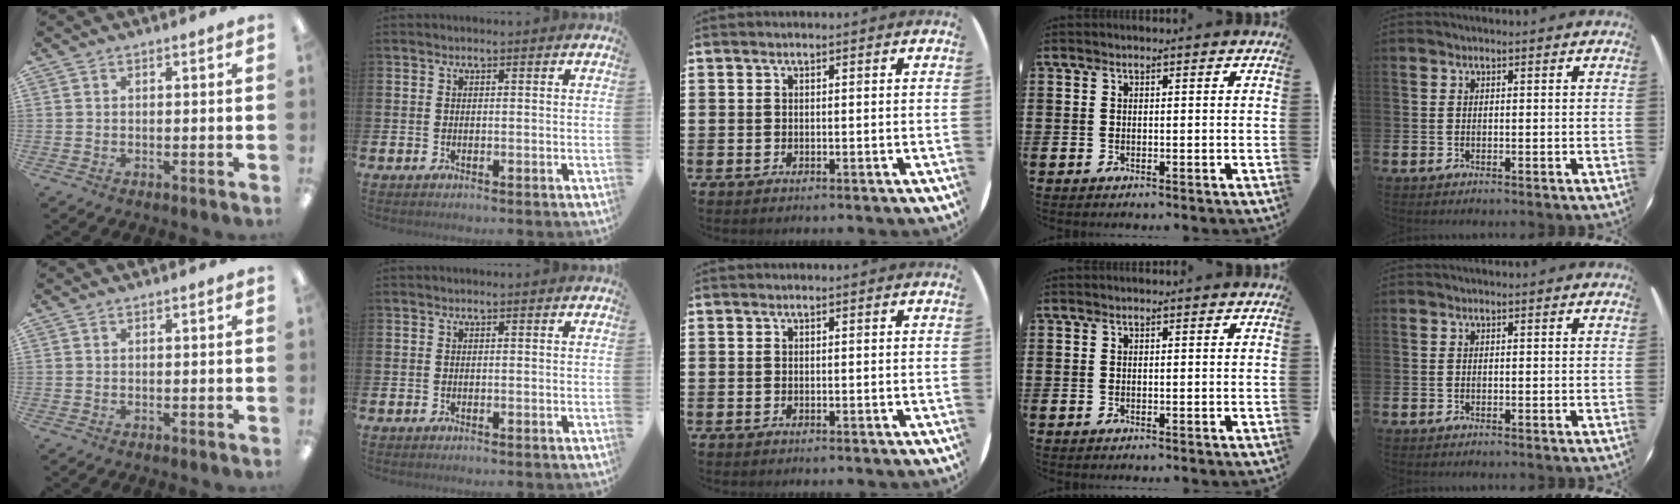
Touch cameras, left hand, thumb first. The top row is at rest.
{}